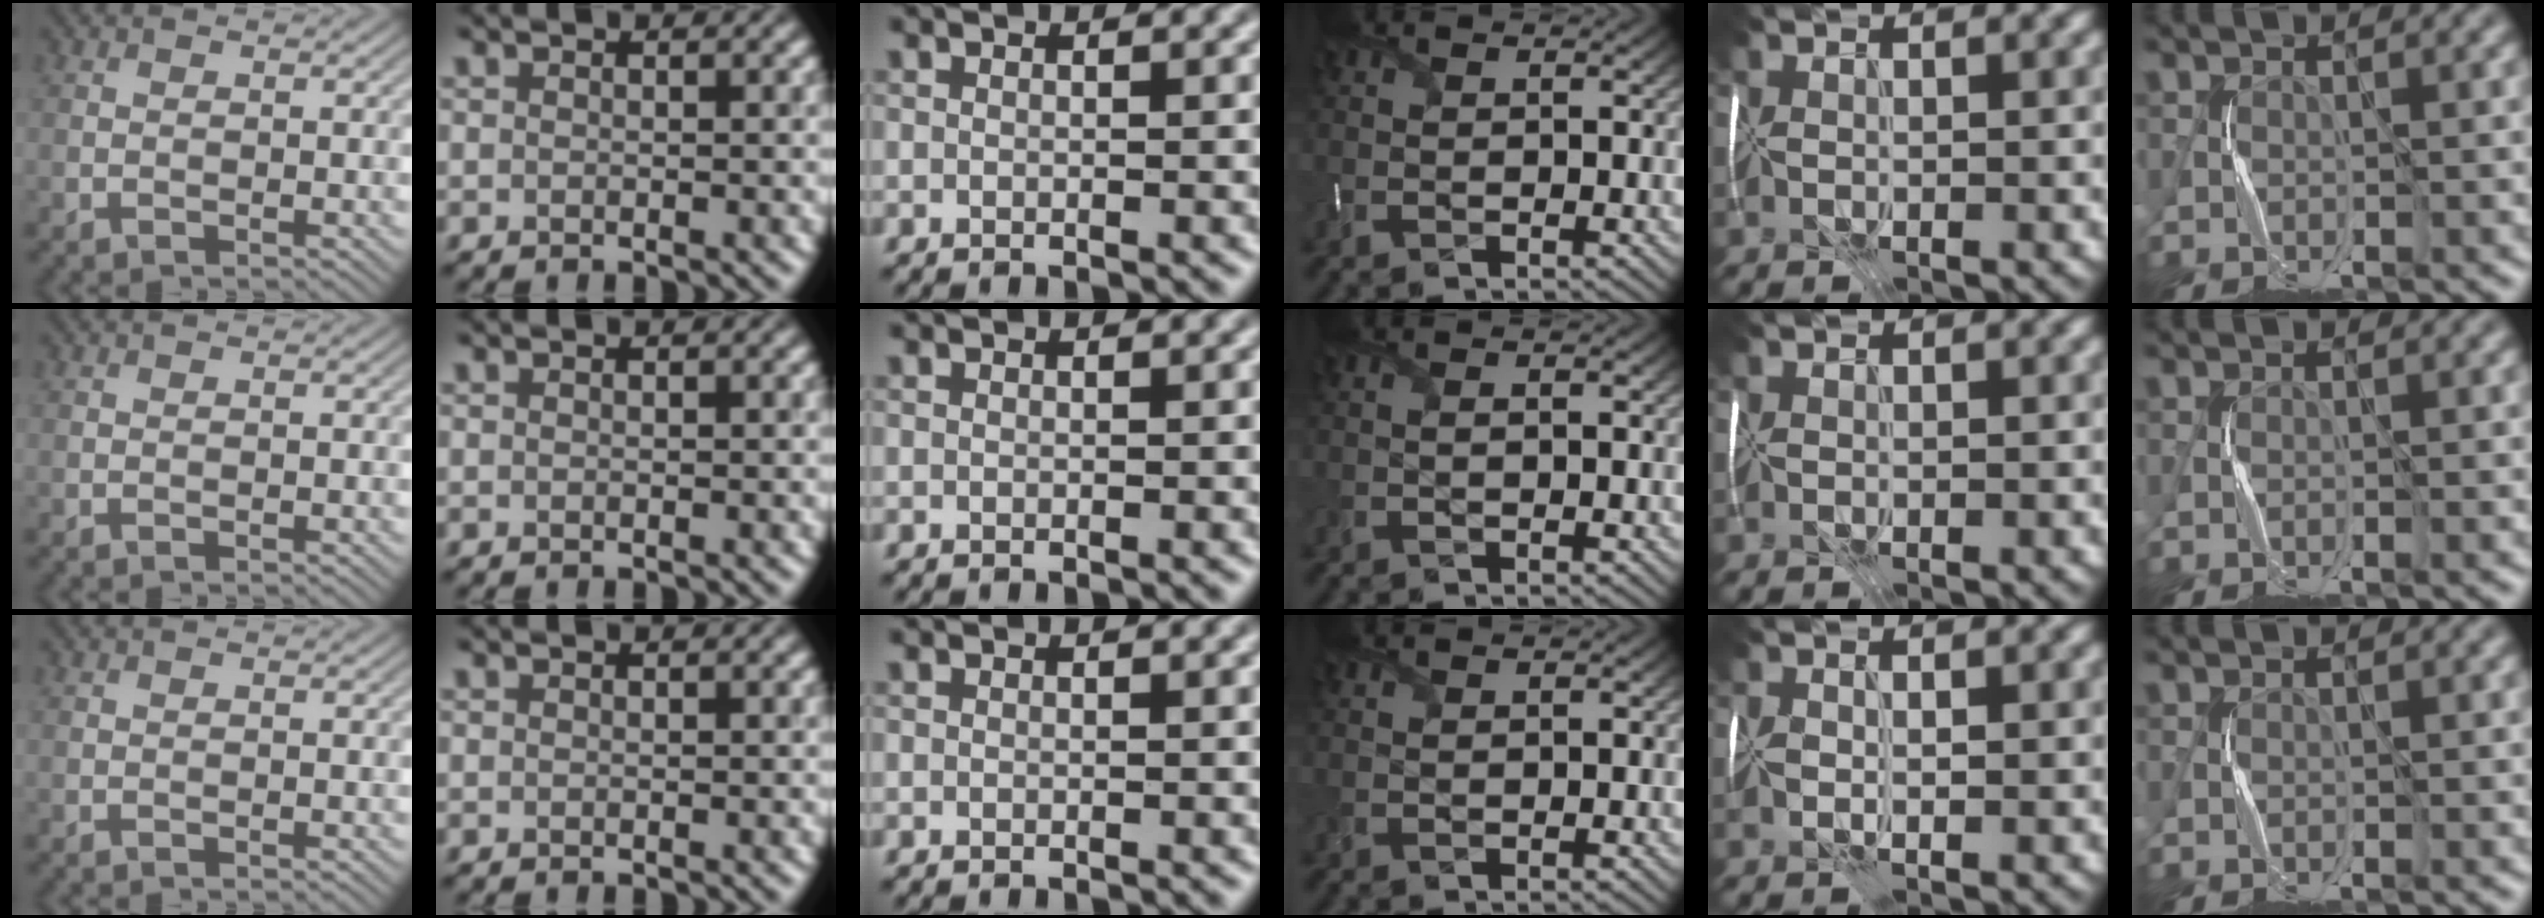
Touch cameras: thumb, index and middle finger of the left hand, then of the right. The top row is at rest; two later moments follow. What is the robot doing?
{"motion": "wrap", "object": "plastic wrap"}